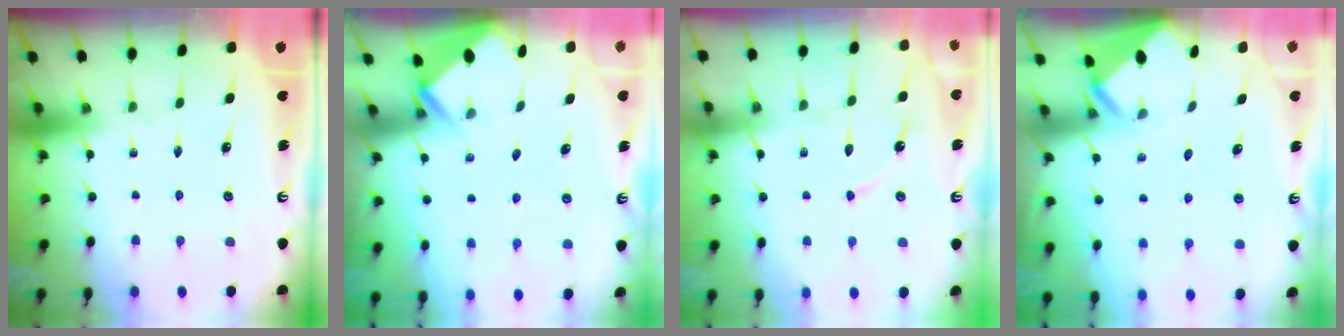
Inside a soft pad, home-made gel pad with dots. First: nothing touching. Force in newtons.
{"total": 2.9, "press": 2.9, "slide": 0.2}
{"total": 7.0, "press": 6.9, "slide": 0.8}
{"total": 3.3, "press": 3.3, "slide": 0.2}